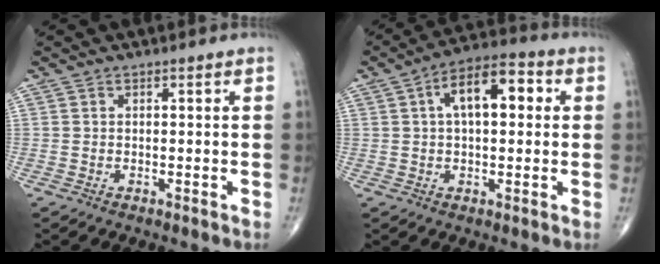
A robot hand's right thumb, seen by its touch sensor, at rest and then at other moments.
{"total": 11.0, "force": [2.4, 5.5, 9.3], "torque": [-0.135, 0.026, 0.028]}